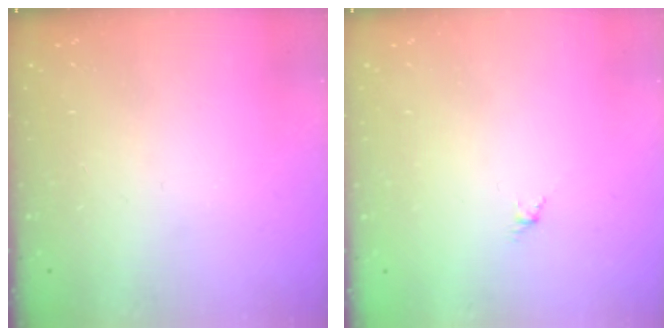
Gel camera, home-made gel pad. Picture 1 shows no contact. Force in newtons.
{"total": 1.1, "press": 1.0, "slide": 0.5}